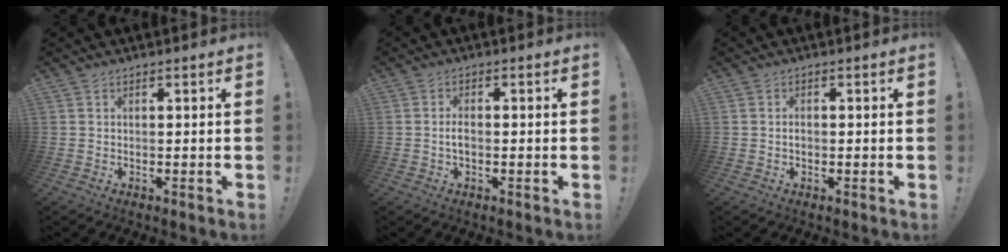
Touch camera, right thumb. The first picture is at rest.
{"total": 2.7, "force": [-0.6, 1.1, 2.3], "torque": [-0.049, 0.003, -0.013]}
{"total": 0.9, "force": [-0.5, 0.5, 0.6], "torque": [-0.003, -0.001, -0.011]}